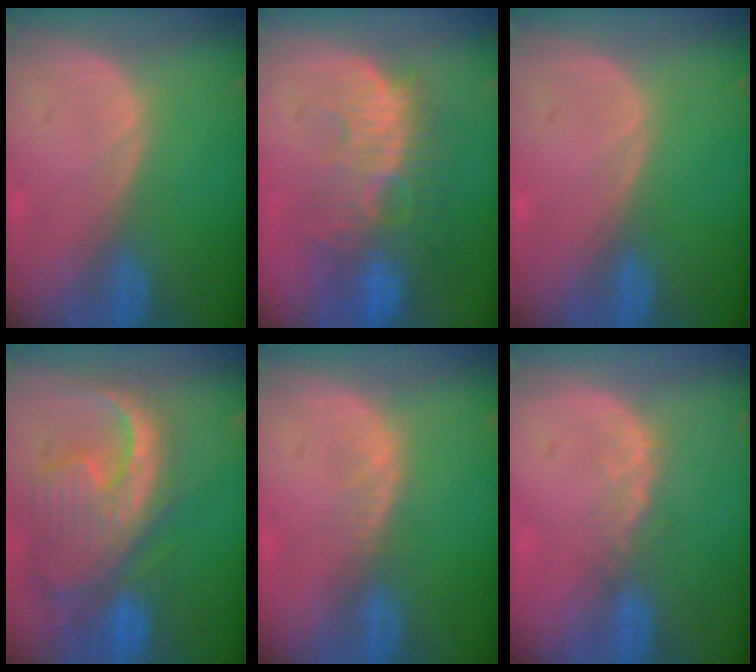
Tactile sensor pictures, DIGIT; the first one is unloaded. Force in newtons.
{"total": 10.7, "press": 9.7, "slide": 4.6}
{"total": 0.0}
{"total": 13.0, "press": 11.1, "slide": 6.7}
{"total": 1.5, "press": 1.5, "slide": 0.2}
{"total": 2.6, "press": 2.1, "slide": 1.5}